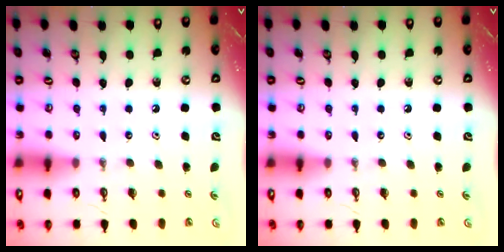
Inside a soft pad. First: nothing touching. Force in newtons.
{"total": 0.0}